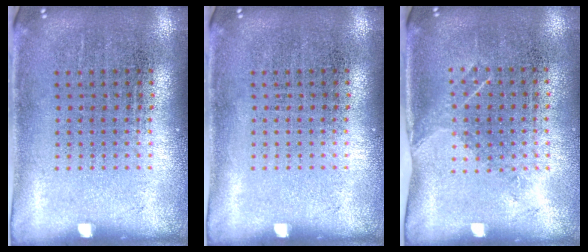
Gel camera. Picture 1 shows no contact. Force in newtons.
{"total": 0.0}
{"total": 1.1, "press": 0.9, "slide": 0.7}